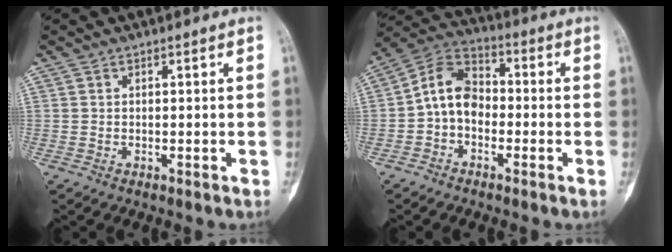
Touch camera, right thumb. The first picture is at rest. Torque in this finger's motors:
{"motor_torque": [1.36, 1.24, 0.64, -0.68, 0.09]}